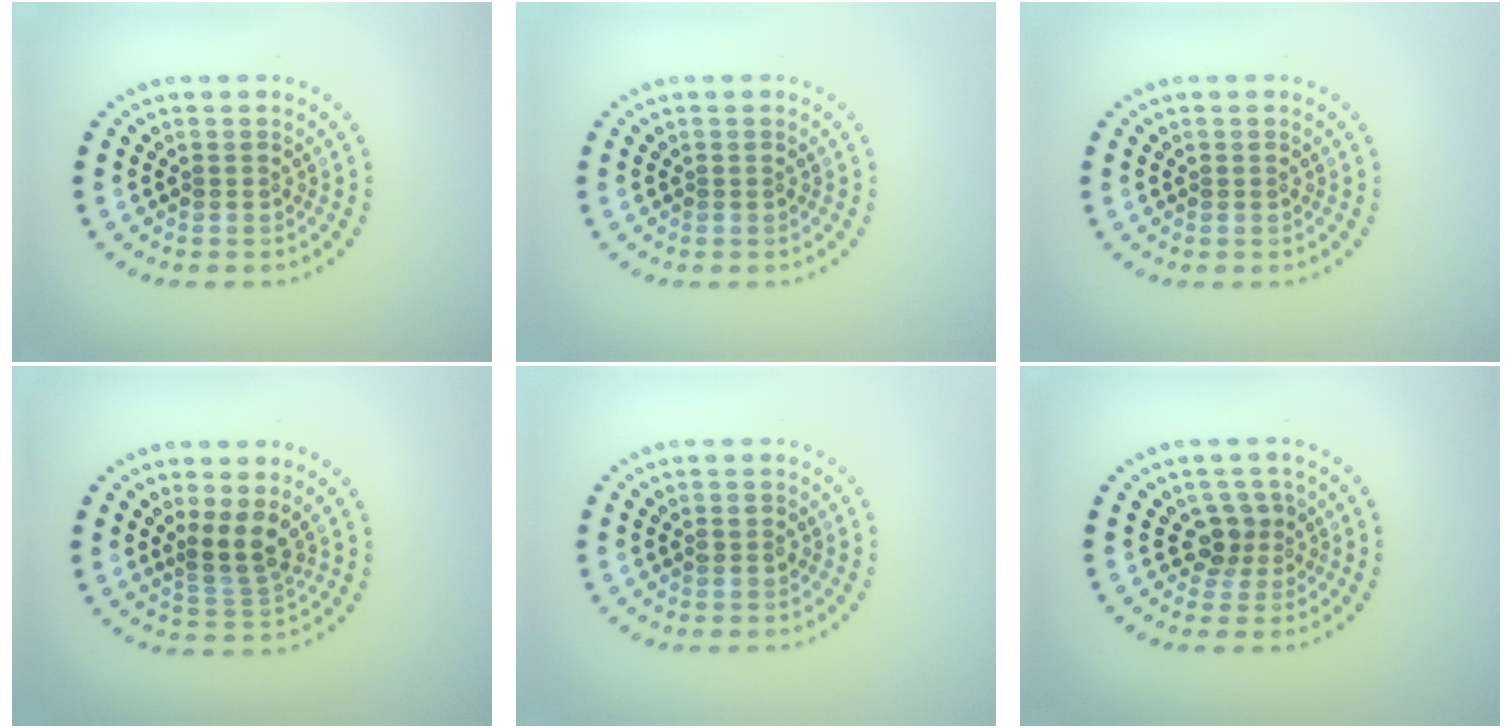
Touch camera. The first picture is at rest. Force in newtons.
{"total": 0.0}
{"total": 0.0}
{"total": 2.7, "press": 2.2, "slide": 1.7}
{"total": 0.8, "press": 0.8, "slide": 0.2}
{"total": 2.4, "press": 1.8, "slide": 1.6}